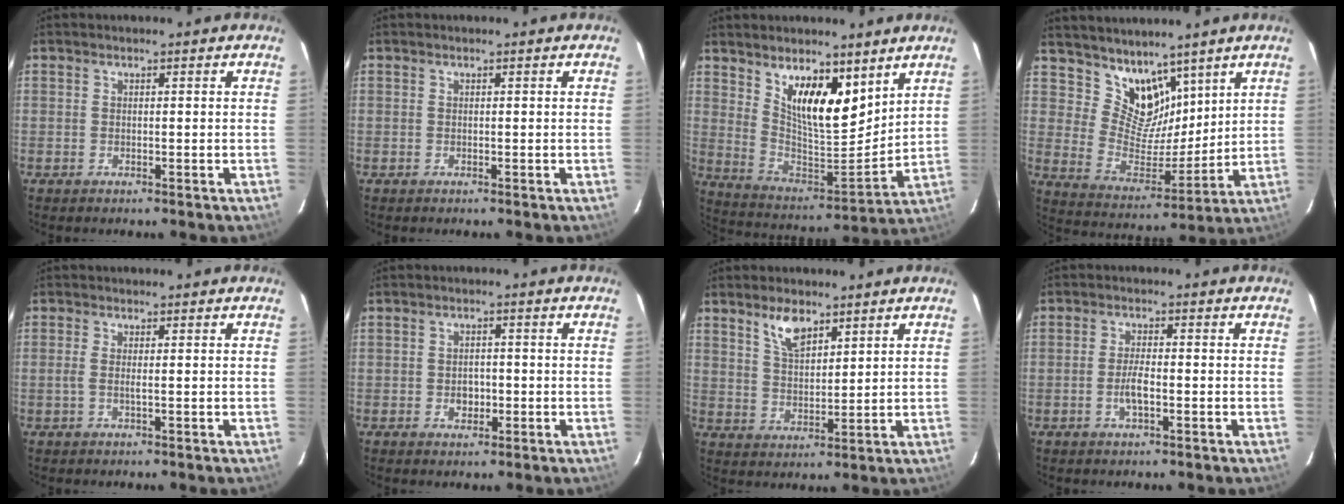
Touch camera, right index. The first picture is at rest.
{"total": 0.0}
{"total": 14.7, "force": [8.7, 5.7, 10.3], "torque": [-0.175, -0.008, 0.165]}
{"total": 10.9, "force": [8.1, 6.3, 3.7], "torque": [-0.063, -0.004, 0.162]}
{"total": 1.7, "force": [-0.2, 0.1, 1.7], "torque": [-0.035, -0.001, -0.006]}
{"total": 2.8, "force": [-0.8, 2.3, 1.5], "torque": [-0.023, 0.003, -0.009]}
{"total": 6.4, "force": [4.3, 2.7, 3.8], "torque": [-0.067, 0.003, 0.086]}
{"total": 3.4, "force": [-1.2, 1.0, 3.0], "torque": [-0.060, -0.002, -0.023]}